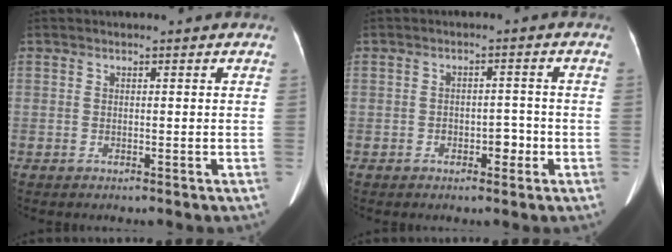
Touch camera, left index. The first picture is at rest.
{"total": 2.8, "force": [-1.3, 1.6, 1.9], "torque": [-0.025, 0.007, -0.016]}